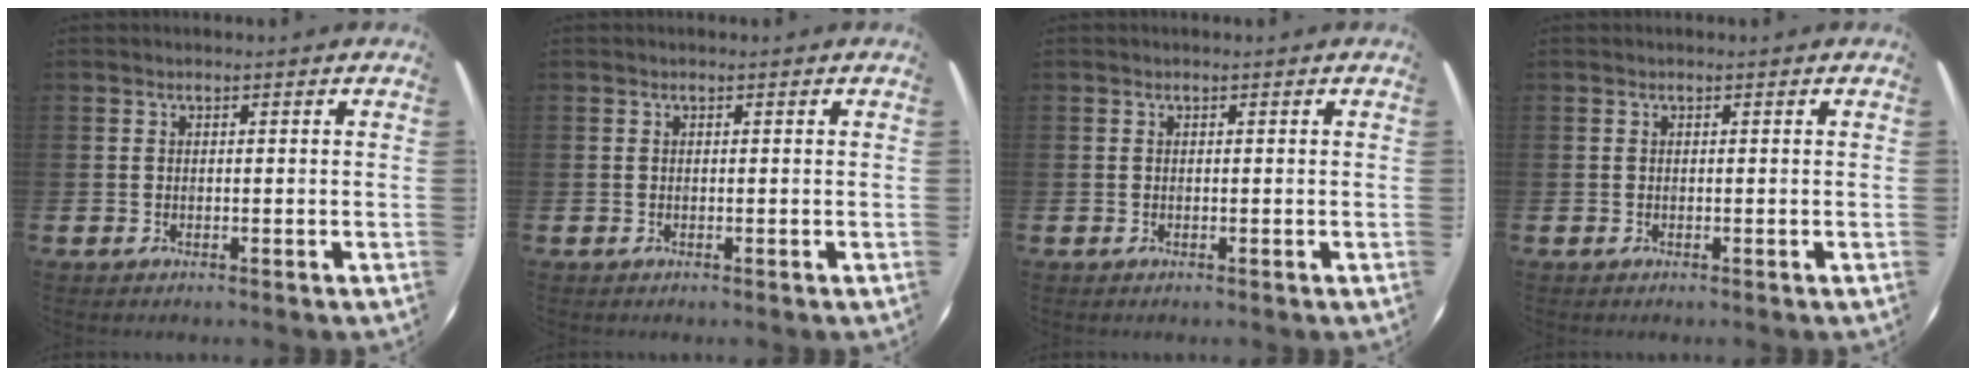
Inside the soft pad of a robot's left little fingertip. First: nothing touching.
{"total": 0.0}
{"total": 0.0}
{"total": 0.0}